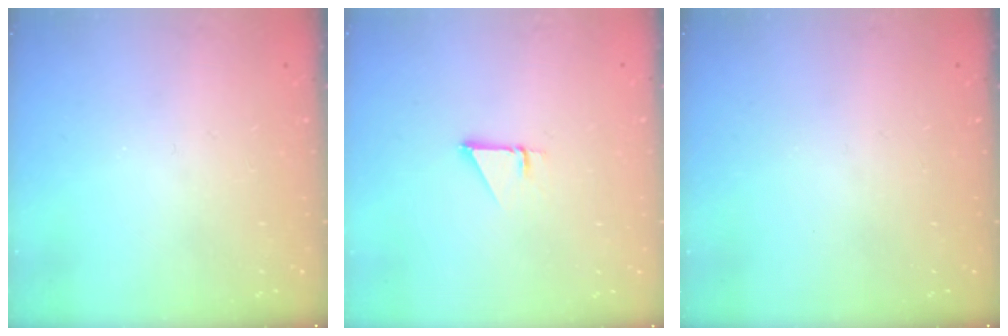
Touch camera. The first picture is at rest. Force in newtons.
{"total": 1.0, "press": 1.0, "slide": 0.1}
{"total": 0.0}